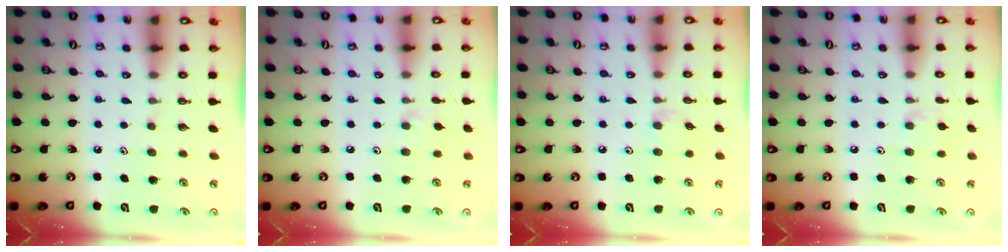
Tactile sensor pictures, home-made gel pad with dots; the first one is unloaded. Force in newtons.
{"total": 1.1, "press": 1.0, "slide": 0.4}
{"total": 2.7, "press": 2.6, "slide": 0.4}
{"total": 5.4, "press": 5.3, "slide": 0.8}